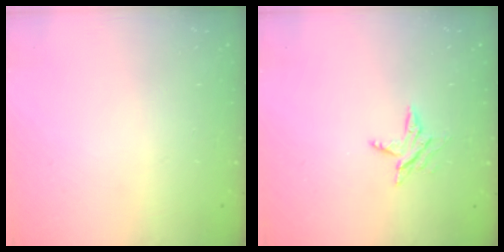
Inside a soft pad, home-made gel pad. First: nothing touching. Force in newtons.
{"total": 5.9, "press": 5.9, "slide": 0.5}